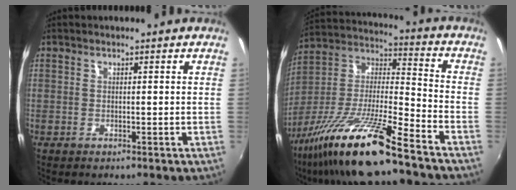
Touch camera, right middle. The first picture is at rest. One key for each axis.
{"total": 18.7, "fx": -13.3, "fy": 1.1, "fz": 13.1, "tx": -0.248, "ty": -0.017, "tz": -0.252}